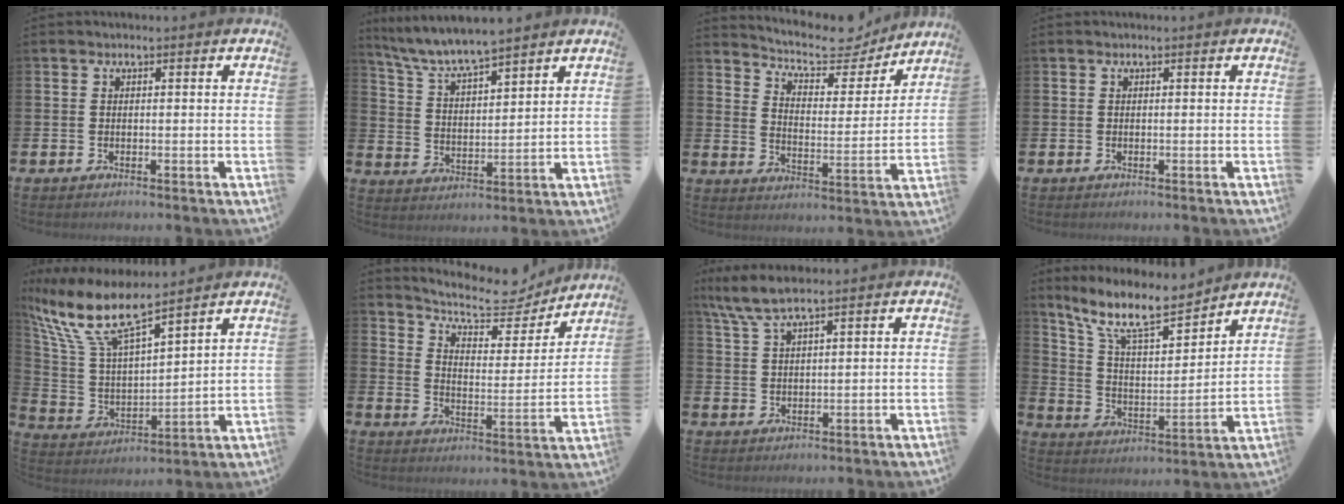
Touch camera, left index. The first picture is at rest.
{"total": 6.7, "force": [6.4, 0.4, 2.0], "torque": [-0.069, -0.034, 0.114]}
{"total": 8.4, "force": [7.7, 2.6, 2.2], "torque": [-0.071, -0.056, 0.134]}
{"total": 0.0}
{"total": 11.0, "force": [9.0, 2.4, 5.9], "torque": [-0.157, -0.046, 0.157]}
{"total": 9.4, "force": [8.6, 2.7, 2.9], "torque": [-0.076, -0.061, 0.147]}
{"total": 5.8, "force": [4.6, 0.6, 3.4], "torque": [-0.082, -0.008, 0.085]}
{"total": 11.6, "force": [9.8, 2.8, 5.6], "torque": [-0.133, -0.056, 0.172]}